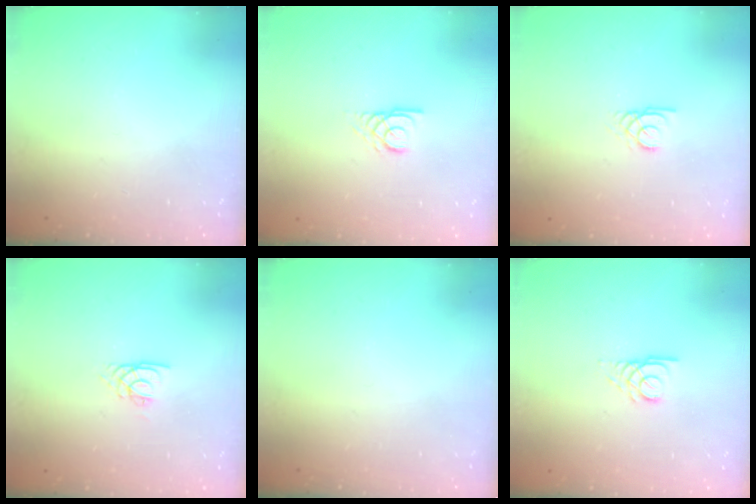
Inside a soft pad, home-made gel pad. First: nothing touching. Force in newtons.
{"total": 2.8, "press": 2.8, "slide": 0.1}
{"total": 2.0, "press": 2.0, "slide": 0.2}
{"total": 2.1, "press": 2.1, "slide": 0.2}
{"total": 0.0}
{"total": 3.9, "press": 3.9, "slide": 0.3}